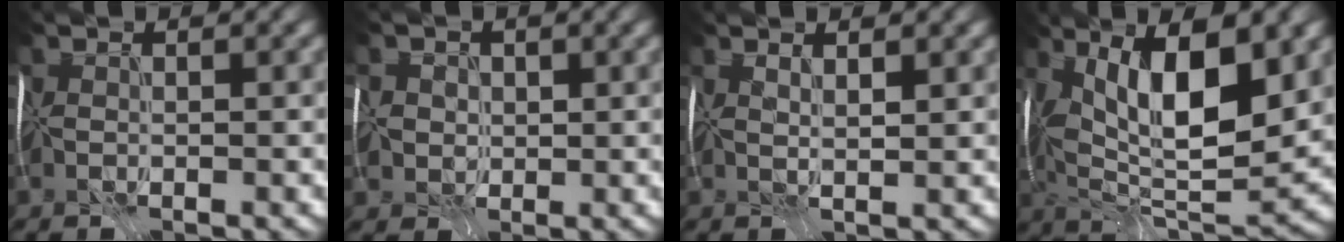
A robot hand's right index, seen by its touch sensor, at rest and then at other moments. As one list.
[{"total": 5.0, "force": [0.7, 4.5, 2.1], "torque": [-0.037, 0.032, -0.009]}, {"total": 1.8, "force": [1.4, -0.5, 1.0], "torque": [-0.019, 0.003, 0.029]}, {"total": 12.1, "force": [3.7, 3.6, 10.9], "torque": [-0.185, 0.005, 0.064]}]